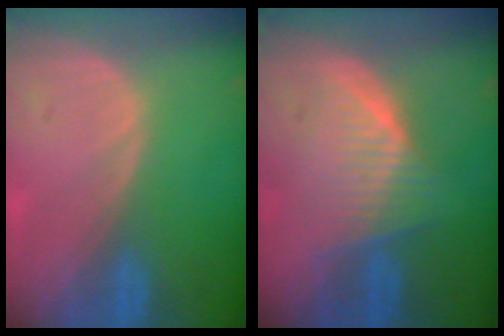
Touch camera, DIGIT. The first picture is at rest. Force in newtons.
{"total": 6.5, "press": 6.2, "slide": 1.8}